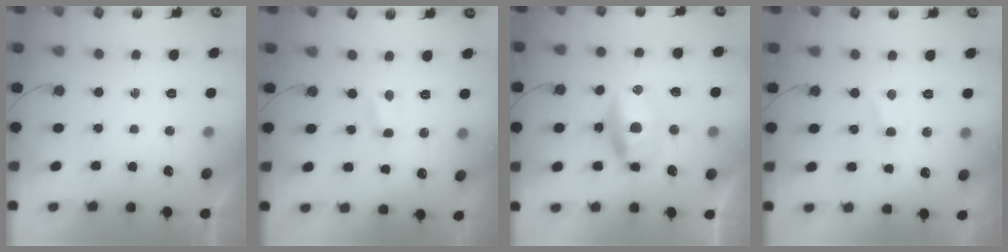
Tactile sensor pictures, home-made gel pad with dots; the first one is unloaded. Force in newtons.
{"total": 1.9, "press": 1.8, "slide": 0.3}
{"total": 19.1, "press": 13.3, "slide": 13.8}
{"total": 2.8, "press": 2.8, "slide": 0.4}